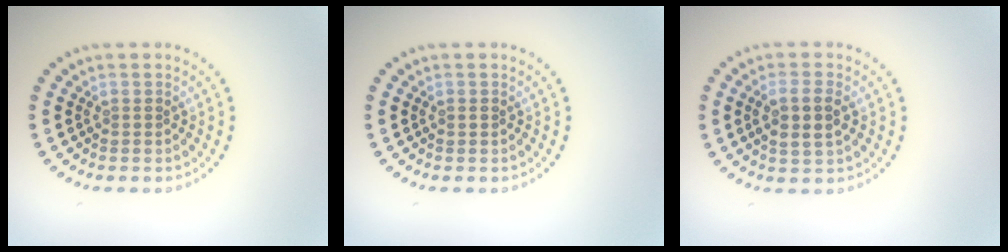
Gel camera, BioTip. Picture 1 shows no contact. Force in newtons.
{"total": 0.5, "press": 0.5, "slide": 0.1}
{"total": 2.8, "press": 2.7, "slide": 0.8}